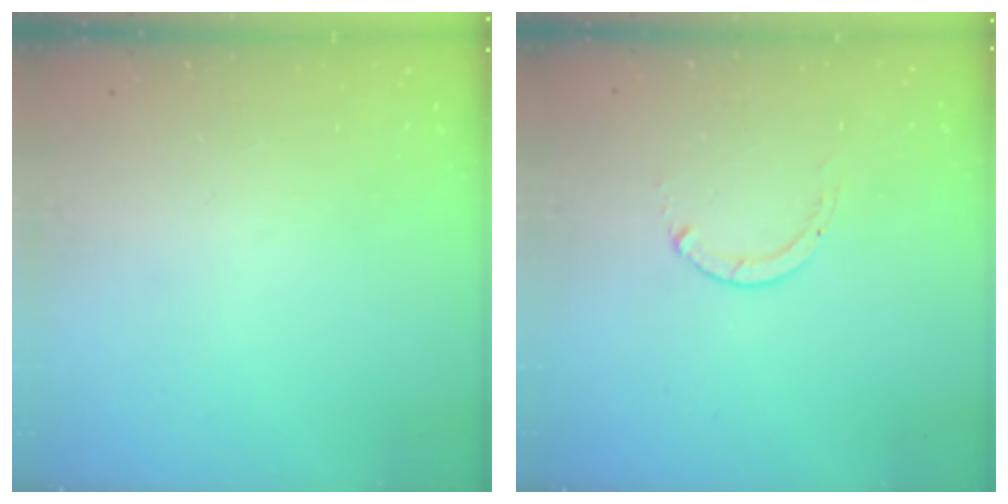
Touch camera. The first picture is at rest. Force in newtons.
{"total": 0.0}